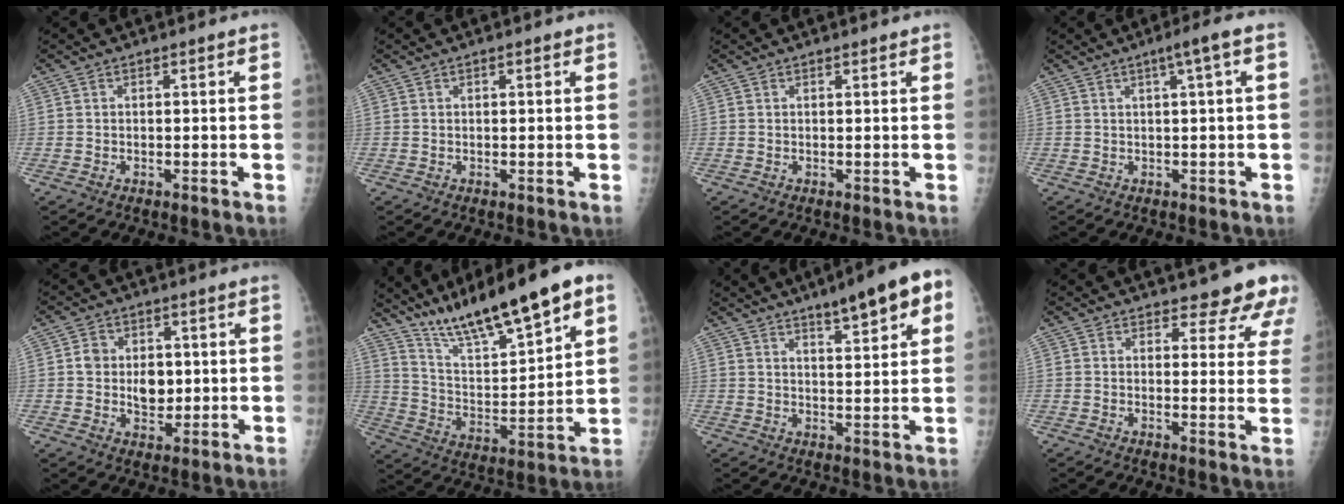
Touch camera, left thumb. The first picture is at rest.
{"total": 1.0, "force": [0.4, 0.3, 0.8], "torque": [-0.013, 0.002, 0.004]}
{"total": 0.5, "force": [0.4, 0.2, 0.3], "torque": [-0.007, -0.003, 0.005]}
{"total": 3.6, "force": [1.1, -0.2, 3.4], "torque": [-0.057, 0.009, 0.019]}
{"total": 7.2, "force": [0.1, 5.5, 4.6], "torque": [-0.037, 0.000, 0.005]}
{"total": 19.8, "force": [13.6, 4.1, 13.8], "torque": [-0.206, -0.055, 0.240]}
{"total": 11.6, "force": [6.4, 2.9, 9.2], "torque": [-0.105, -0.013, 0.086]}
{"total": 8.6, "force": [7.5, 3.2, 2.9], "torque": [0.003, -0.045, 0.066]}